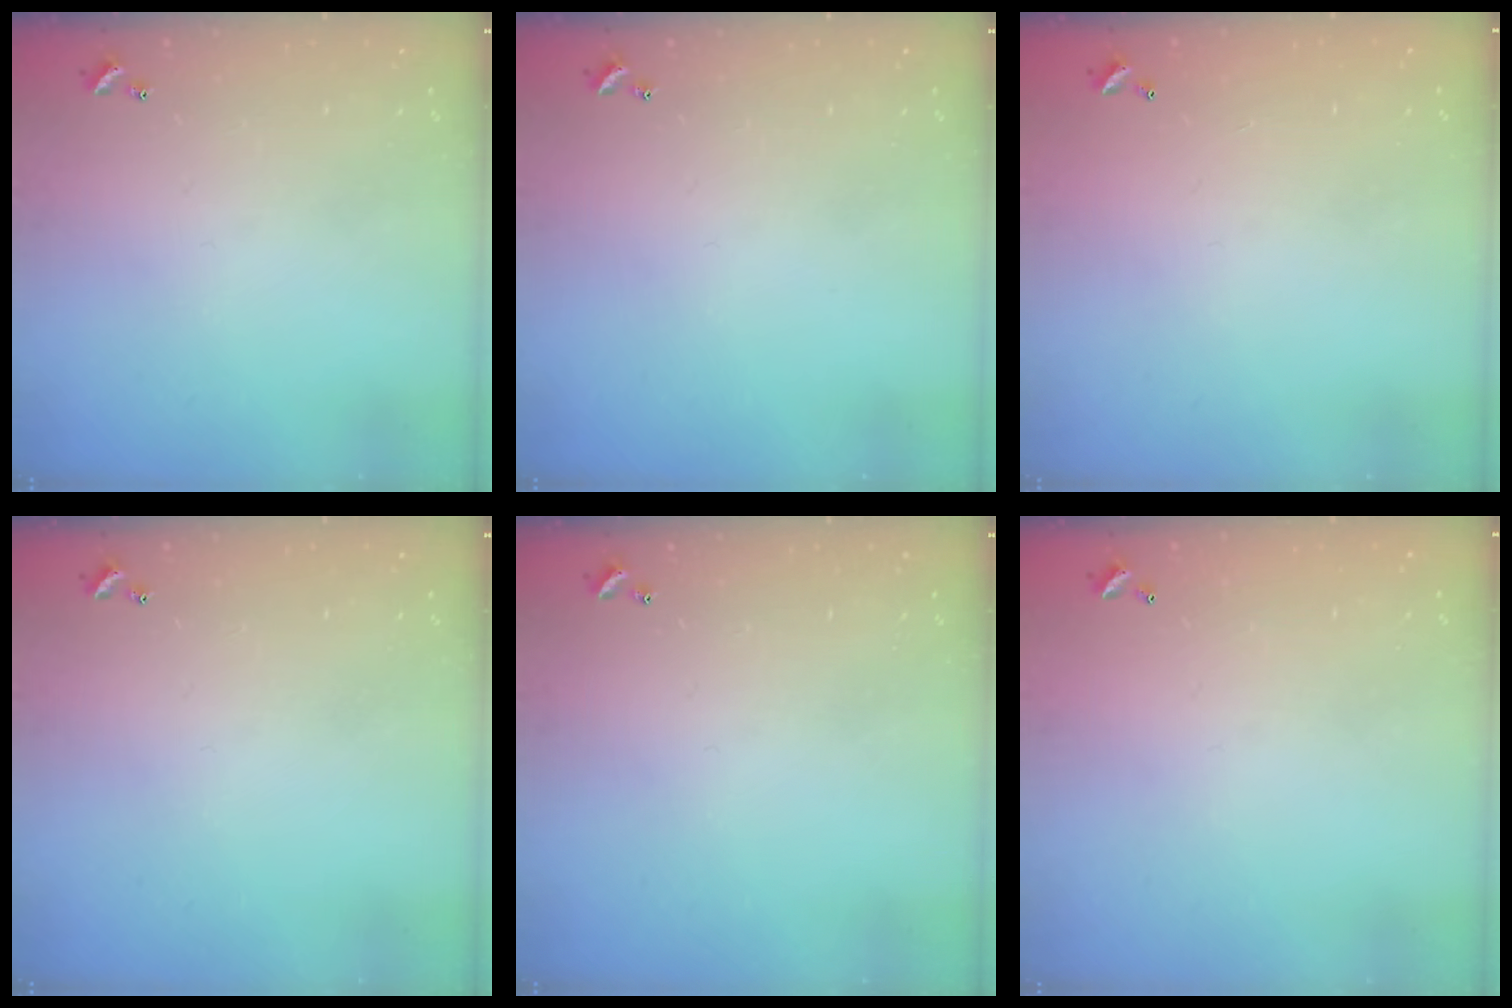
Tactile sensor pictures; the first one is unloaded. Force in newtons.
{"total": 0.0}
{"total": 2.8, "press": 2.8, "slide": 0.1}
{"total": 0.0}
{"total": 0.0}
{"total": 2.7, "press": 2.7, "slide": 0.1}